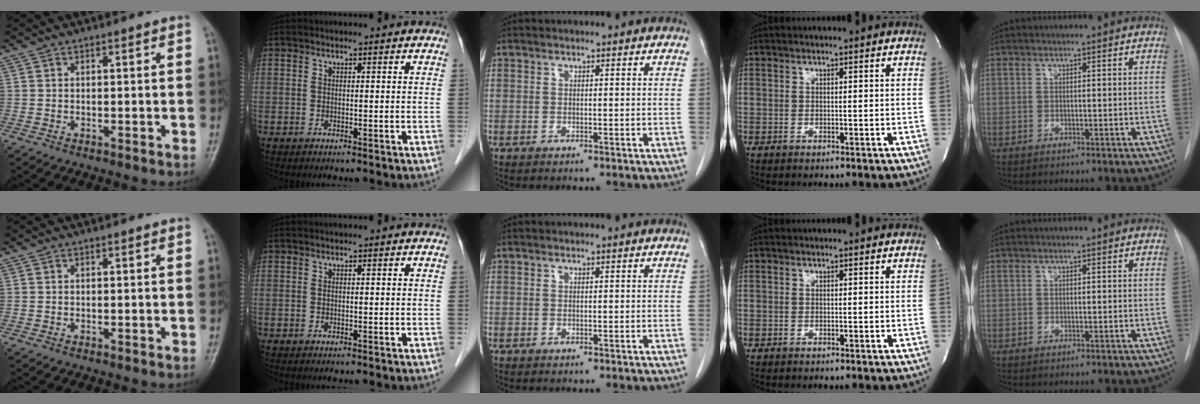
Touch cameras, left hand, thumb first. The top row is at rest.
{}